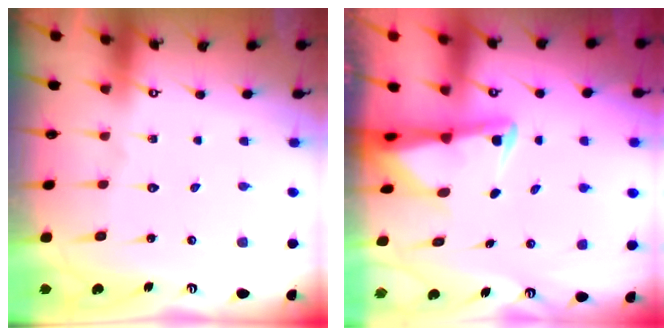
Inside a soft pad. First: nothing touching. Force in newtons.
{"total": 2.5, "press": 2.5, "slide": 0.6}